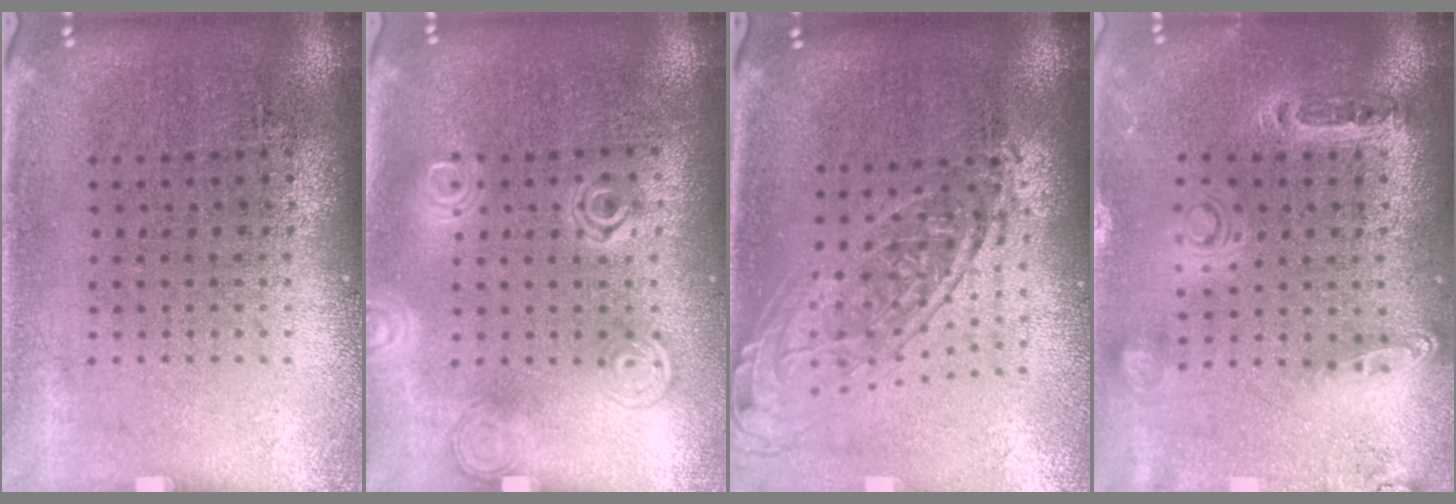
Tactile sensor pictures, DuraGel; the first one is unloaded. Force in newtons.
{"total": 1.0, "press": 1.0, "slide": 0.1}
{"total": 1.8, "press": 1.4, "slide": 1.0}
{"total": 0.9, "press": 0.9, "slide": 0.2}